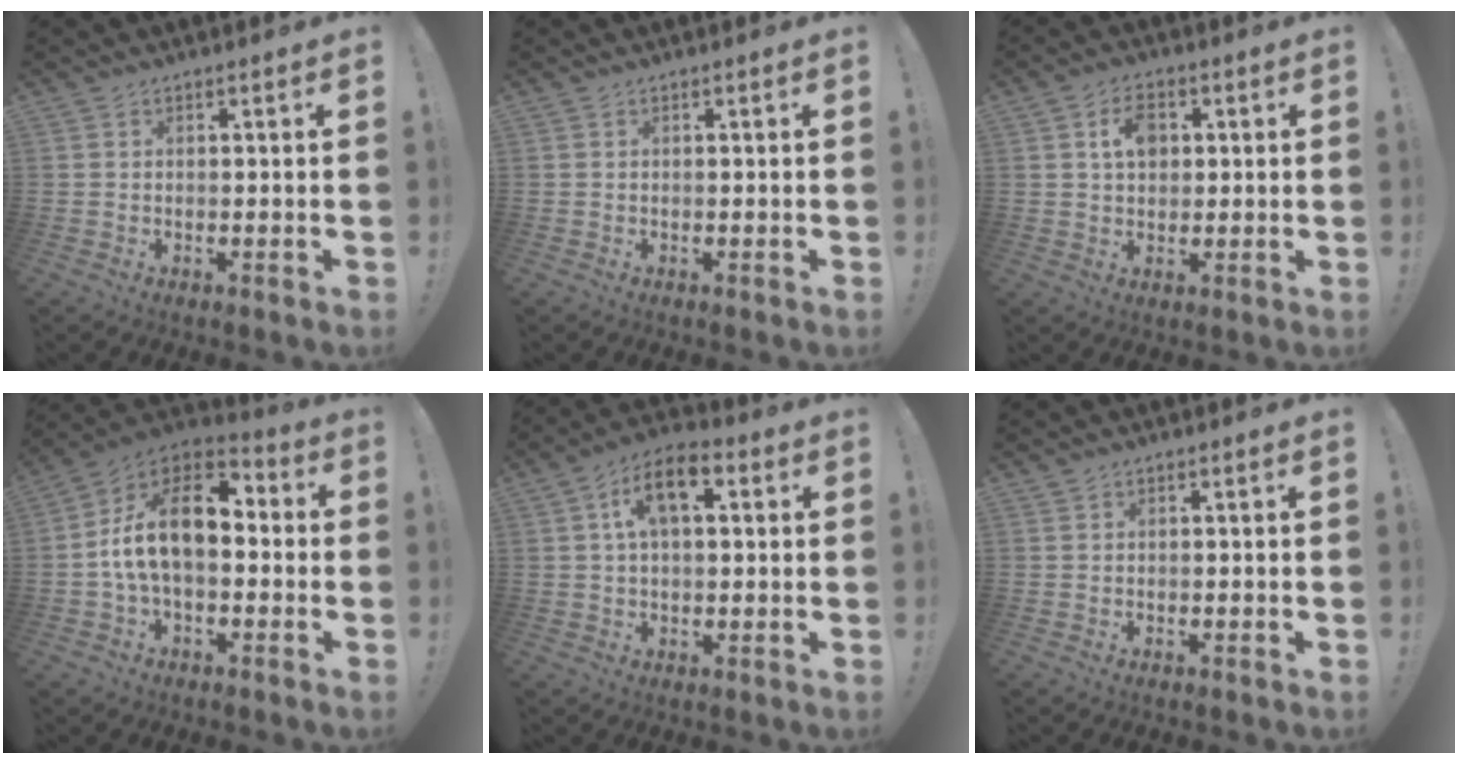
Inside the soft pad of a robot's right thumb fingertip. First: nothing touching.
{"total": 0.0}
{"total": 6.7, "force": [1.8, 4.6, 4.5], "torque": [-0.066, 0.002, 0.030]}
{"total": 17.3, "force": [1.8, 9.6, 14.2], "torque": [-0.240, 0.006, 0.032]}
{"total": 10.8, "force": [3.4, 5.9, 8.4], "torque": [-0.130, 0.008, 0.059]}
{"total": 0.7, "force": [0.5, 0.4, -0.3], "torque": [0.014, -0.002, 0.007]}